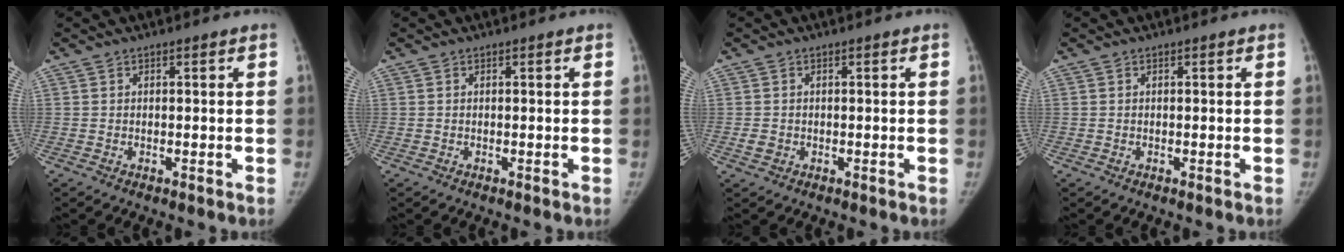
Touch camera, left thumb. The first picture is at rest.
{"total": 0.0}
{"total": 1.6, "force": [-0.3, 1.4, 0.7], "torque": [-0.010, 0.001, -0.002]}
{"total": 0.0}